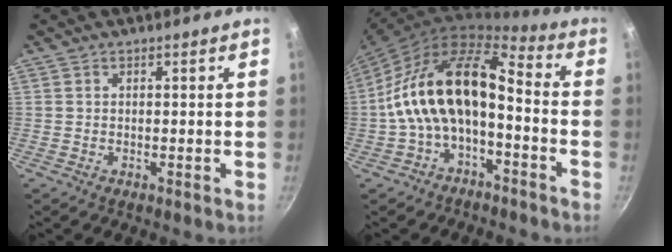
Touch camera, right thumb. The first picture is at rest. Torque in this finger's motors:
{"motor_torque": [2.44, 2.45, 1.51, -1.26, 0.70]}